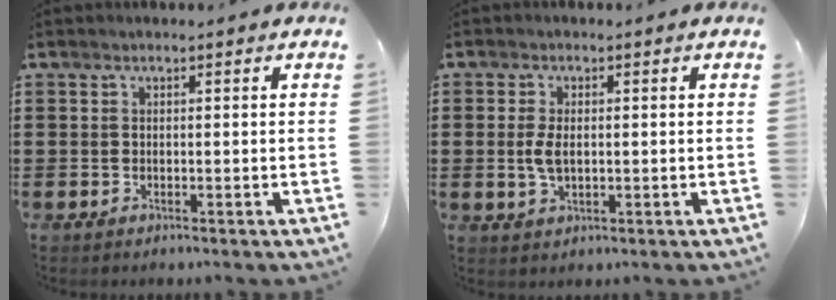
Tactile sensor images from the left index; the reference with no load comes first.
{"total": 3.5, "force": [0.1, 1.8, 3.0], "torque": [-0.075, -0.001, -0.003]}